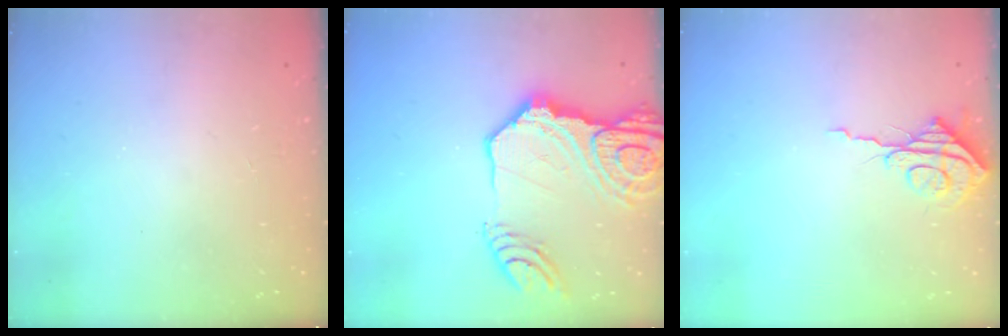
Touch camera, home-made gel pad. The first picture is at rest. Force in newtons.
{"total": 24.2, "press": 24.0, "slide": 2.6}
{"total": 8.3, "press": 8.3, "slide": 0.6}